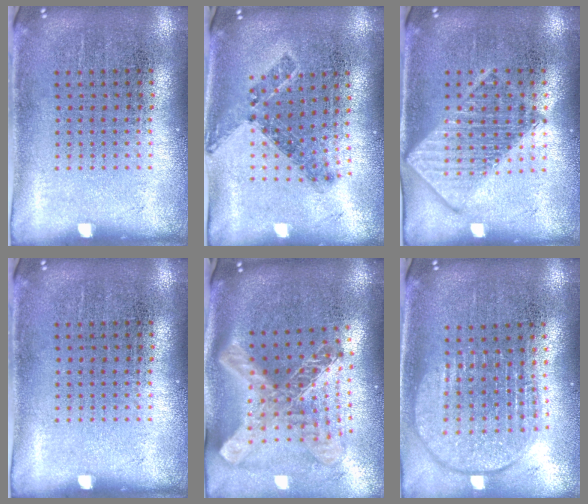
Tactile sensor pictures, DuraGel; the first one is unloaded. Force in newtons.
{"total": 0.8, "press": 0.8, "slide": 0.3}
{"total": 2.9, "press": 2.9, "slide": 0.4}
{"total": 0.0}
{"total": 2.8, "press": 1.9, "slide": 2.1}
{"total": 2.0, "press": 1.6, "slide": 1.2}